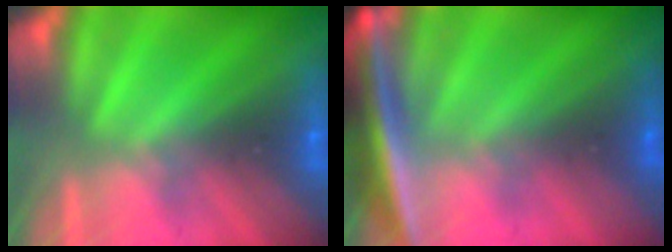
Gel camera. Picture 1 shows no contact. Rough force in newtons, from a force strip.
{"total": 6.1}